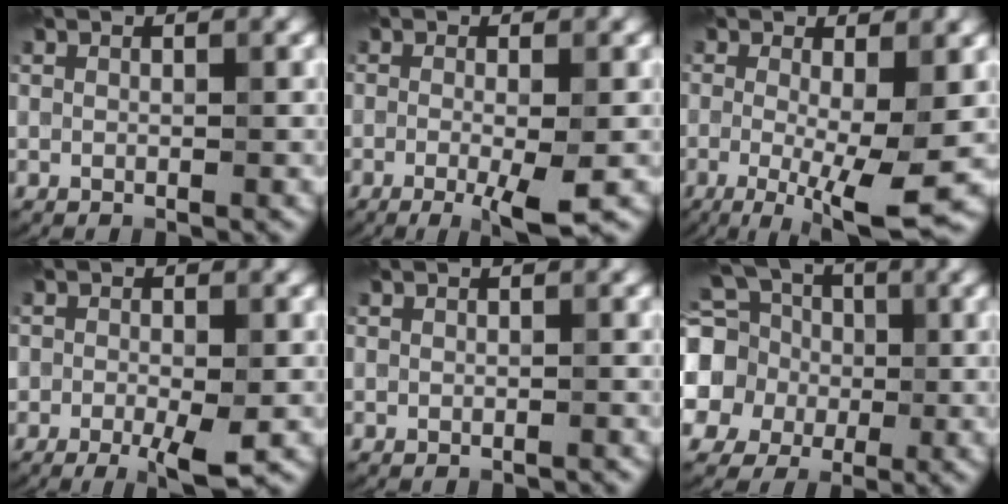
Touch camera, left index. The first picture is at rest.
{"total": 3.7, "force": [-1.2, 0.5, 3.5], "torque": [-0.062, -0.012, -0.023]}
{"total": 7.8, "force": [-1.4, 1.8, 7.5], "torque": [-0.125, -0.021, -0.020]}
{"total": 3.8, "force": [-1.7, 1.6, 3.0], "torque": [-0.046, -0.004, -0.031]}
{"total": 0.9, "force": [-0.5, 0.8, -0.3], "torque": [0.017, -0.003, -0.010]}
{"total": 13.3, "force": [0.7, 11.9, 5.9], "torque": [-0.169, 0.014, -0.021]}